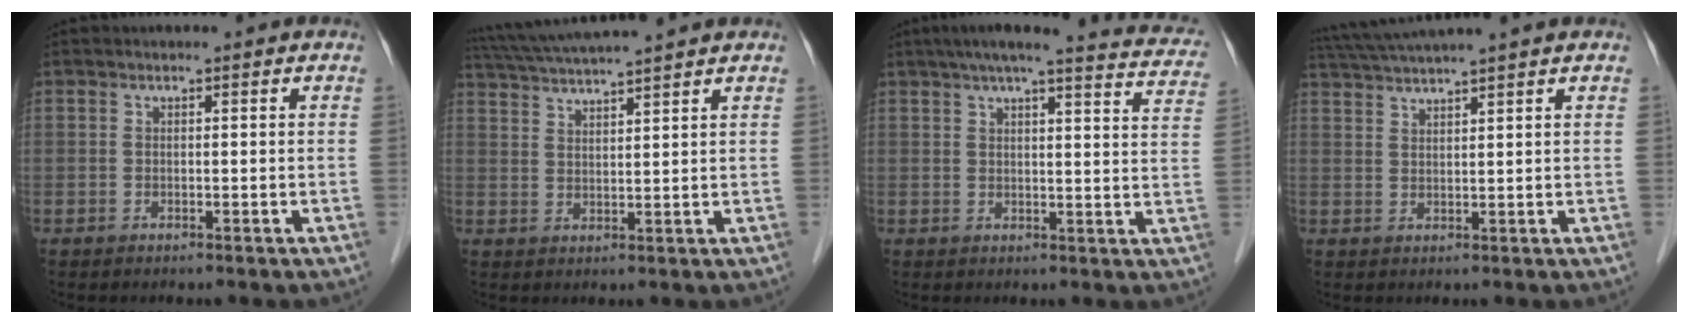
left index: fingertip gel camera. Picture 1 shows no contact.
{"total": 10.4, "force": [9.3, -0.7, 4.4], "torque": [-0.085, 0.030, 0.150]}
{"total": 20.8, "force": [18.2, 2.5, 9.9], "torque": [-0.133, -0.003, 0.208]}
{"total": 7.7, "force": [6.8, -1.3, 3.3], "torque": [-0.063, 0.027, 0.115]}